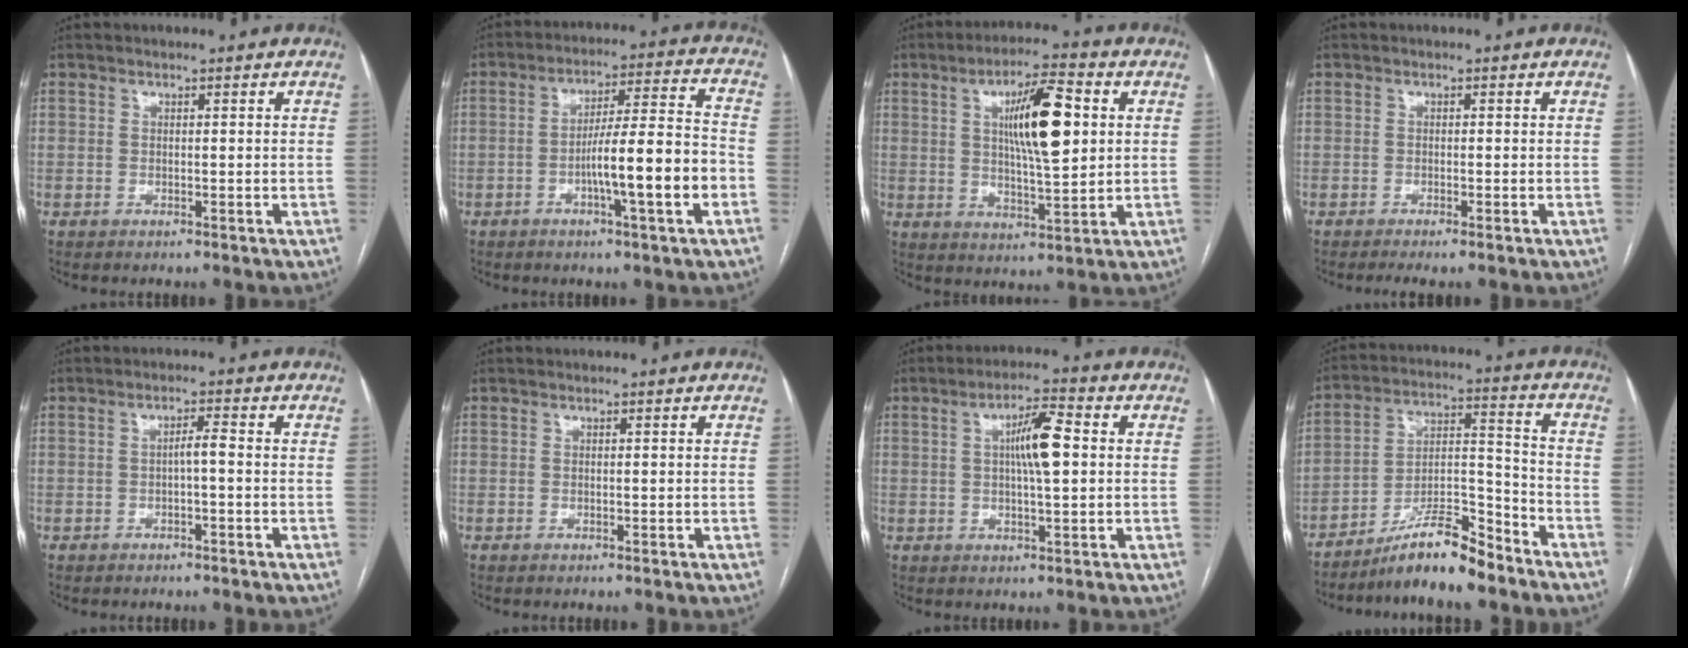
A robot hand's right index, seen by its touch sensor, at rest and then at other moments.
{"total": 12.0, "force": [-3.8, 0.1, 11.4], "torque": [-0.185, 0.010, -0.060]}
{"total": 12.0, "force": [2.9, 2.2, 11.5], "torque": [-0.195, 0.006, 0.046]}
{"total": 1.9, "force": [-1.4, -0.1, 1.3], "torque": [-0.023, -0.005, -0.025]}
{"total": 2.0, "force": [-0.4, 0.2, 2.0], "torque": [-0.032, 0.004, -0.008]}
{"total": 0.0}
{"total": 7.2, "force": [1.0, 1.0, 7.1], "torque": [-0.124, 0.011, 0.015]}
{"total": 11.6, "force": [-9.6, 1.6, 6.3], "torque": [-0.107, 0.014, -0.168]}